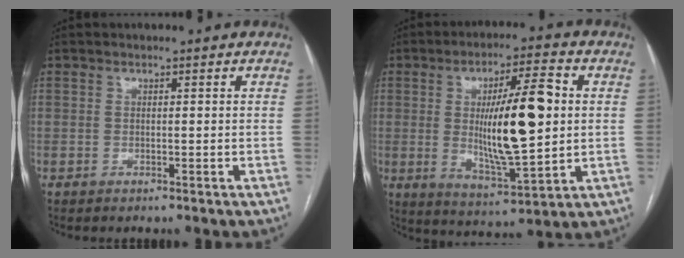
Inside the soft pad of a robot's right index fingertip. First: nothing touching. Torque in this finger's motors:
{"motor_torque": [1.40, 0.74, 0.45, 0.21]}